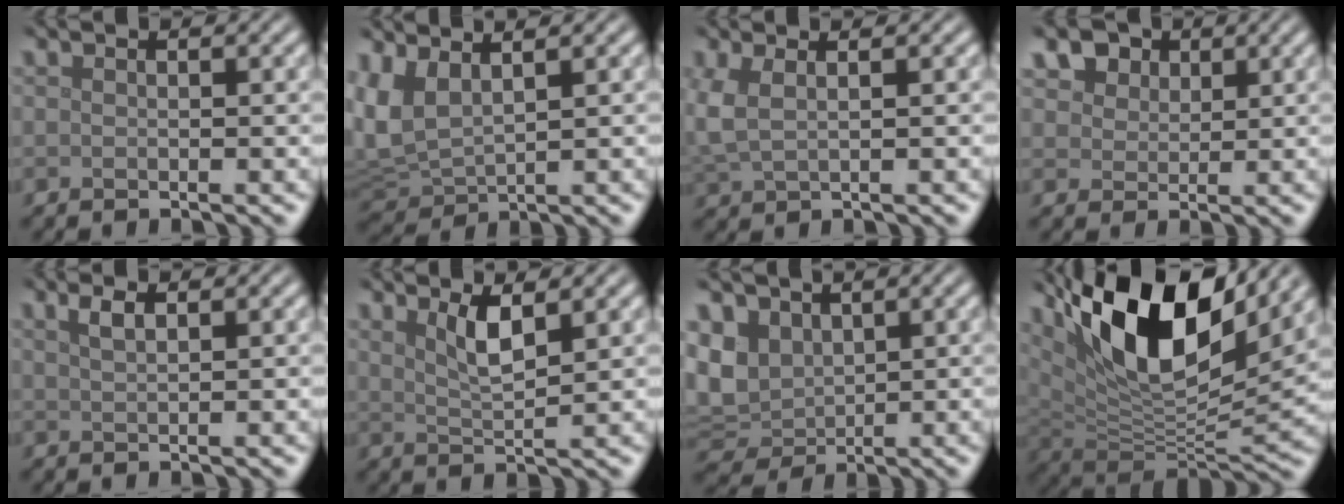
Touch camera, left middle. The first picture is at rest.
{"total": 4.3, "force": [2.0, 2.0, 3.2], "torque": [-0.087, 0.004, 0.043]}
{"total": 2.5, "force": [0.9, 1.2, 2.0], "torque": [-0.057, 0.002, 0.020]}
{"total": 6.9, "force": [4.2, 4.5, 3.1], "torque": [-0.079, 0.011, 0.065]}
{"total": 1.6, "force": [1.0, 0.5, 1.2], "torque": [-0.023, 0.005, 0.020]}
{"total": 2.8, "force": [1.6, 0.7, 2.2], "torque": [-0.041, -0.005, 0.030]}
{"total": 5.9, "force": [1.7, 4.6, 3.3], "torque": [-0.093, 0.001, 0.029]}
{"total": 13.2, "force": [6.9, 5.2, 10.0], "torque": [-0.178, 0.006, 0.127]}